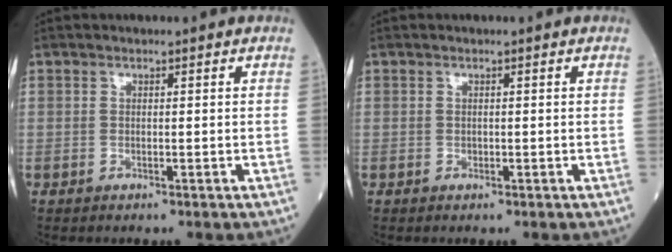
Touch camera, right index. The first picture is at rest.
{"total": 0.0}